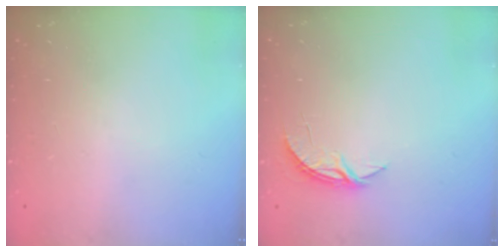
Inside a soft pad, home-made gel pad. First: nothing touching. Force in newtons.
{"total": 4.2, "press": 4.2, "slide": 0.3}